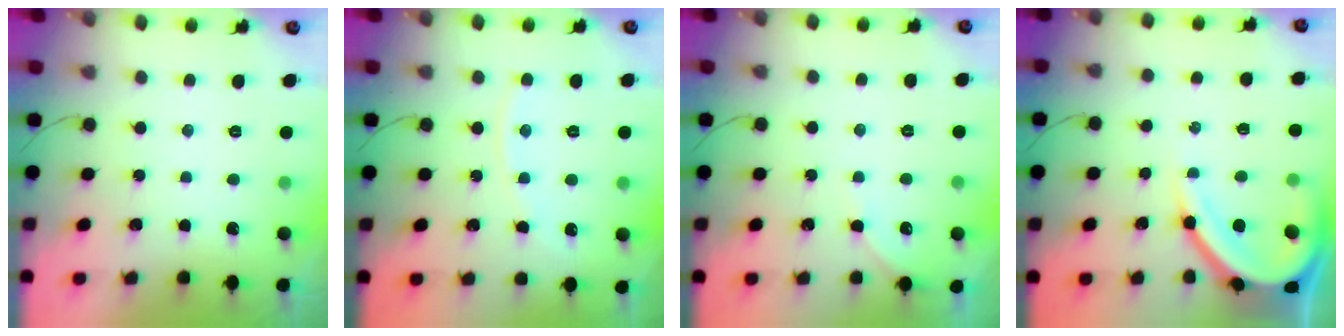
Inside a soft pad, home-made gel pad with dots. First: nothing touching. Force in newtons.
{"total": 5.4, "press": 5.3, "slide": 0.9}
{"total": 2.4, "press": 2.4, "slide": 0.4}
{"total": 13.0, "press": 13.0, "slide": 1.1}